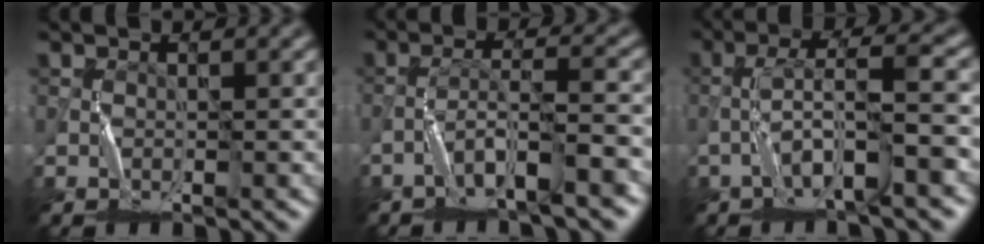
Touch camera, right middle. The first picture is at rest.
{"total": 4.9, "force": [-3.1, 0.5, 3.8], "torque": [-0.067, 0.011, -0.060]}
{"total": 5.7, "force": [-2.3, 0.8, 5.2], "torque": [-0.099, 0.020, -0.047]}